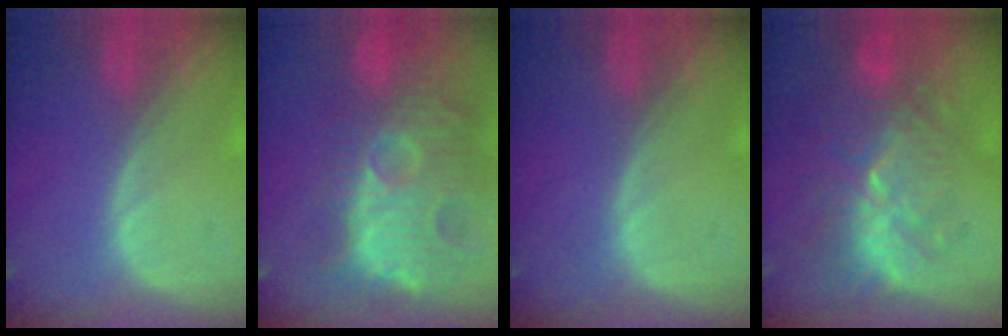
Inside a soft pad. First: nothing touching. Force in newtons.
{"total": 14.0, "press": 12.4, "slide": 6.4}
{"total": 0.0}
{"total": 10.3, "press": 9.5, "slide": 3.9}